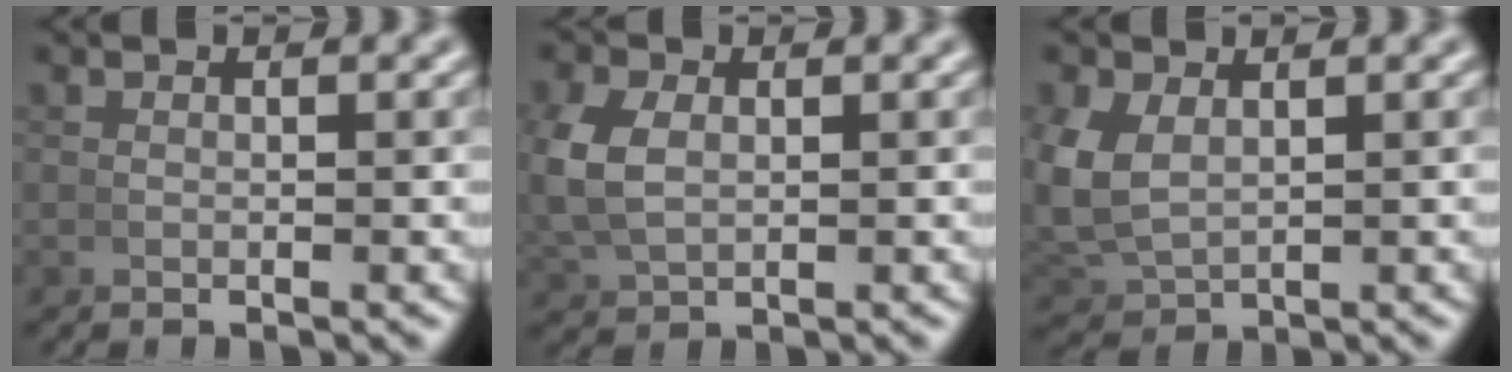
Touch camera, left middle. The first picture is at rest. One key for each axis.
{"total": 3.5, "fx": 0.5, "fy": 2.6, "fz": 2.3, "tx": -0.072, "ty": -0.008, "tz": 0.023}
{"total": 3.8, "fx": 0.7, "fy": 3.0, "fz": 2.3, "tx": -0.082, "ty": -0.015, "tz": 0.031}